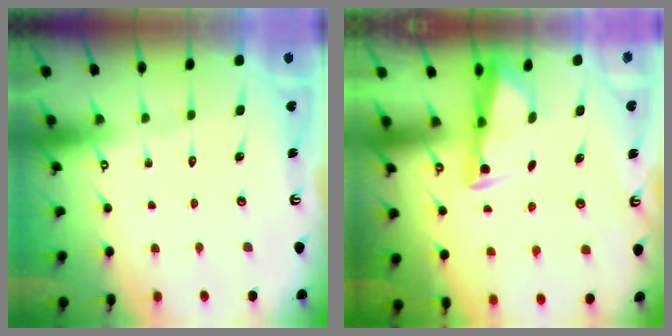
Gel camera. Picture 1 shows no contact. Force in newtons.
{"total": 3.0, "press": 2.9, "slide": 0.4}